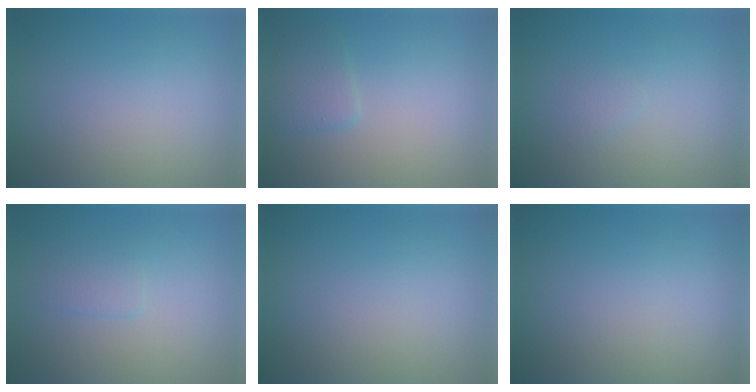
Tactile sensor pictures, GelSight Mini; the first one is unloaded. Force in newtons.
{"total": 1.6, "press": 1.6, "slide": 0.0}
{"total": 0.7, "press": 0.7, "slide": 0.1}
{"total": 1.2, "press": 1.2, "slide": 0.1}
{"total": 0.0}
{"total": 0.0}